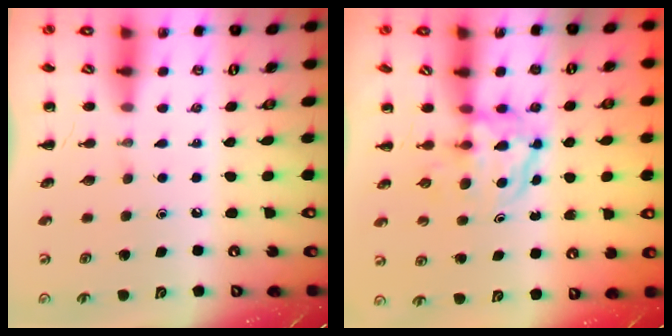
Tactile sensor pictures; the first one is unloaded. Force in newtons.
{"total": 3.8, "press": 3.7, "slide": 0.4}